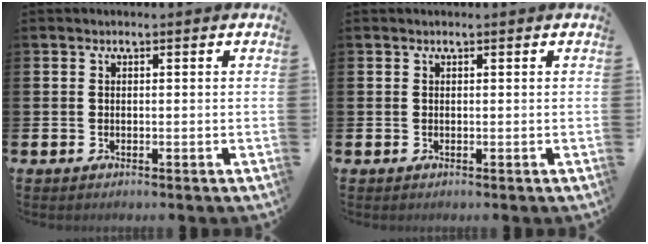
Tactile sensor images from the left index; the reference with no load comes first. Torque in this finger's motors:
{"motor_torque": [-0.10, -1.09, -0.23, -0.07]}